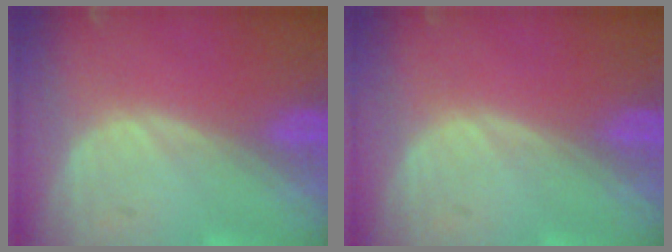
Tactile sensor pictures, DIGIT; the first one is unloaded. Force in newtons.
{"total": 0.0}